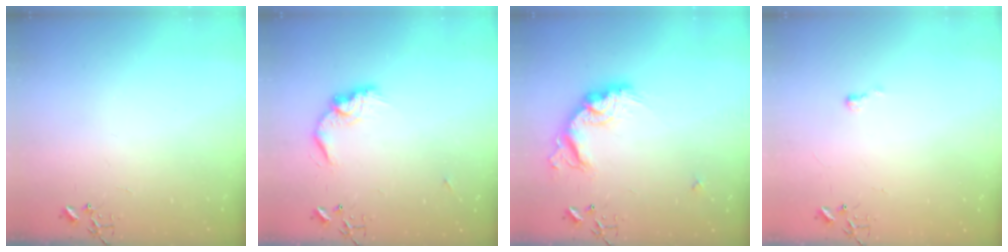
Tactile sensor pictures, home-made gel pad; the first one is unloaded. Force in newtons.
{"total": 12.5, "press": 12.5, "slide": 0.7}
{"total": 17.5, "press": 17.5, "slide": 1.1}
{"total": 4.5, "press": 4.5, "slide": 0.4}